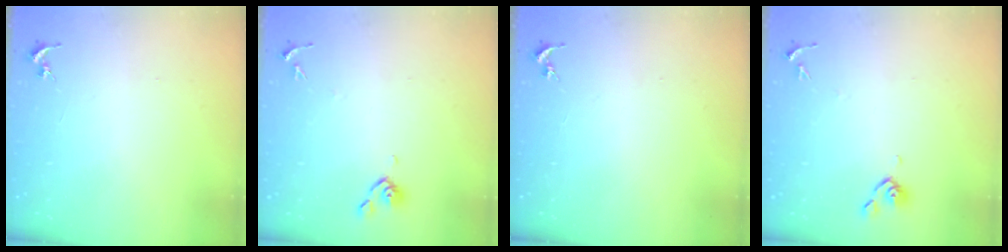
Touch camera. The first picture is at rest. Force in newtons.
{"total": 5.8, "press": 5.8, "slide": 0.7}
{"total": 0.0}
{"total": 5.8, "press": 5.8, "slide": 0.7}